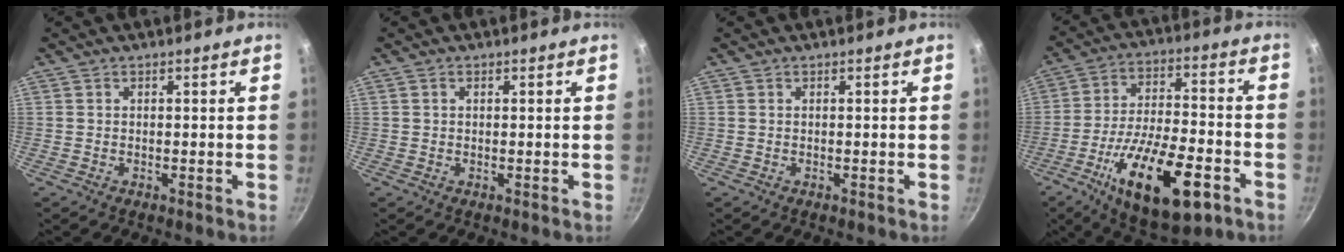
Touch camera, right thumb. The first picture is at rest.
{"total": 0.7, "force": [0.2, 0.6, 0.4], "torque": [-0.007, 0.004, 0.004]}
{"total": 0.0}
{"total": 22.0, "force": [-9.8, 8.7, 17.7], "torque": [-0.277, 0.028, -0.155]}